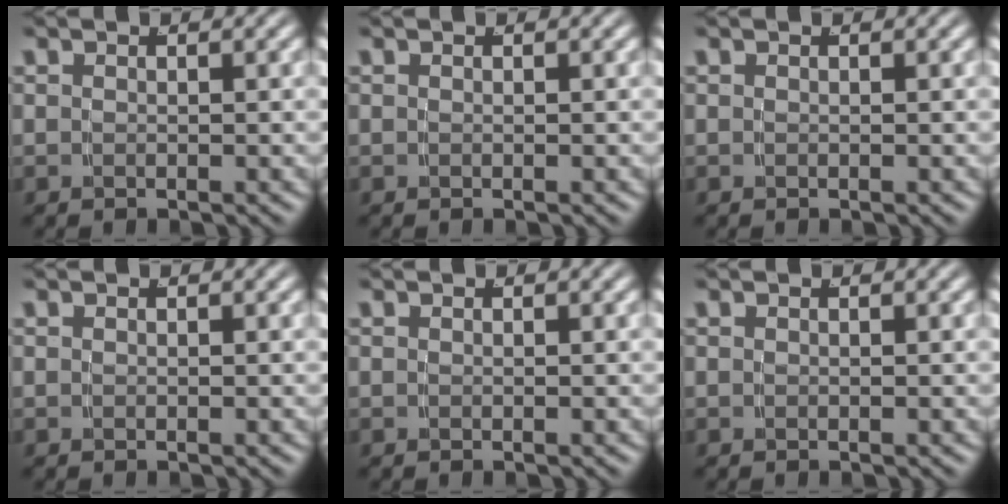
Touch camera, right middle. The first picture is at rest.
{"total": 0.0}
{"total": 0.0}
{"total": 0.0}
{"total": 0.0}
{"total": 0.0}